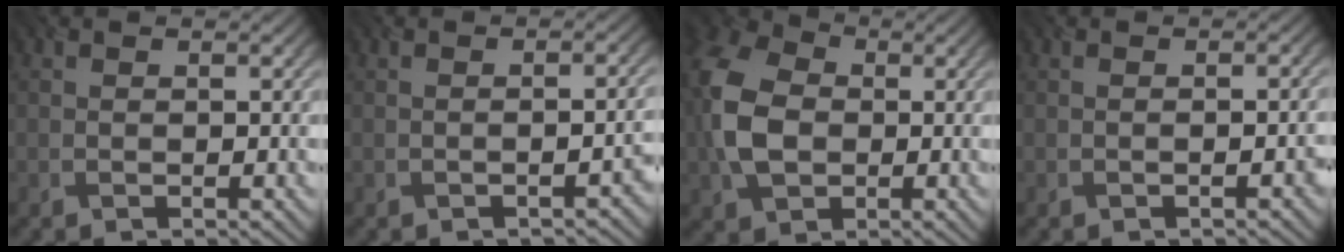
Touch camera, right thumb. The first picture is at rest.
{"total": 2.1, "force": [-1.2, 0.5, 1.7], "torque": [-0.024, 0.008, -0.017]}
{"total": 10.8, "force": [-0.3, 7.8, 7.5], "torque": [-0.209, 0.007, -0.019]}
{"total": 1.3, "force": [-0.6, 0.2, 1.1], "torque": [-0.017, 0.004, -0.010]}